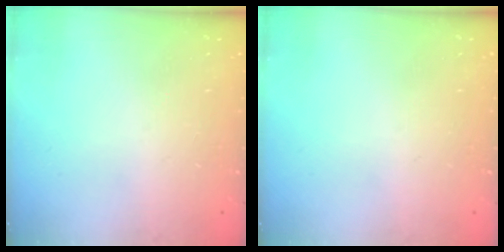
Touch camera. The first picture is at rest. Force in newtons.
{"total": 0.0}